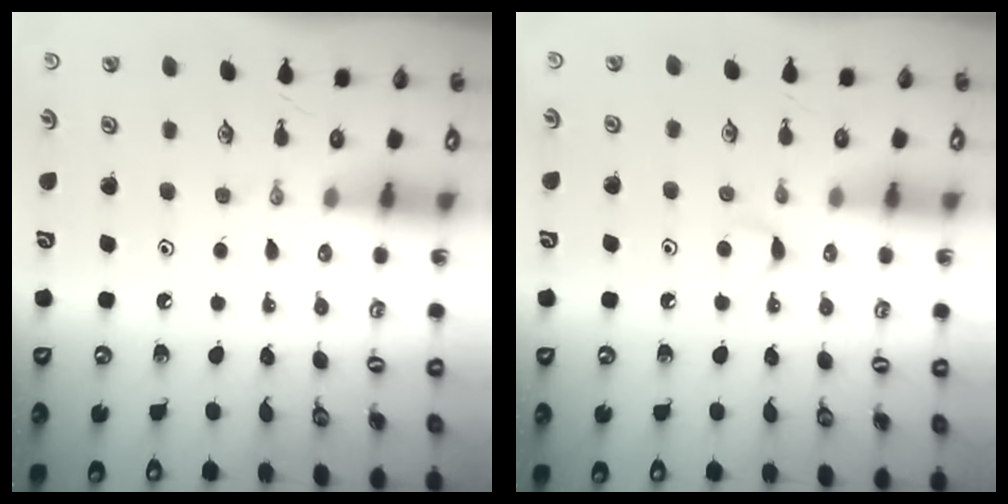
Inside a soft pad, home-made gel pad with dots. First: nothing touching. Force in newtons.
{"total": 2.8, "press": 2.8, "slide": 0.5}